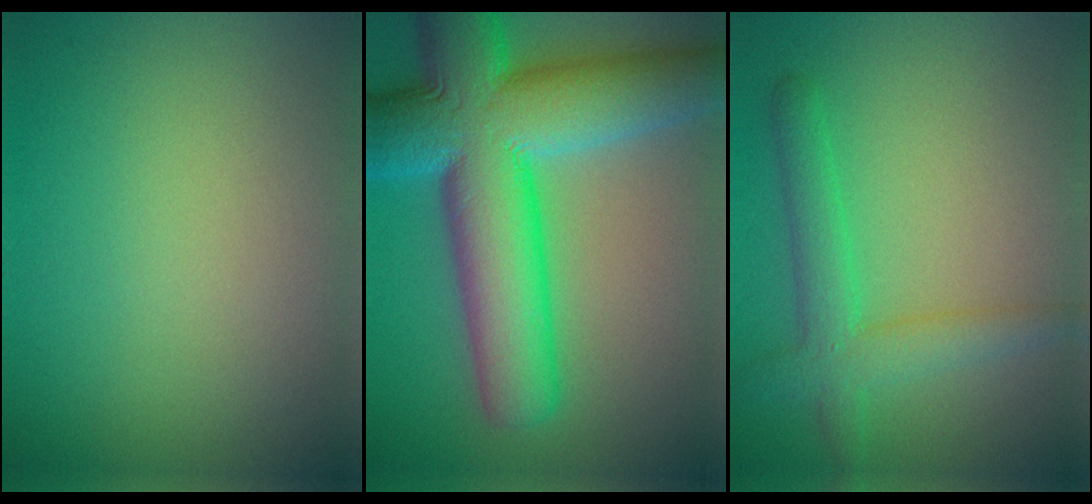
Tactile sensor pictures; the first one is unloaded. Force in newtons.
{"total": 15.0, "press": 15.0, "slide": 0.4}
{"total": 3.9, "press": 3.9, "slide": 0.1}